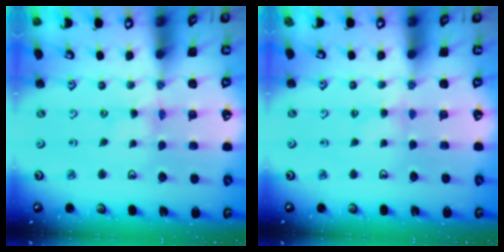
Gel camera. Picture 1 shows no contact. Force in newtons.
{"total": 2.4, "press": 2.4, "slide": 0.5}